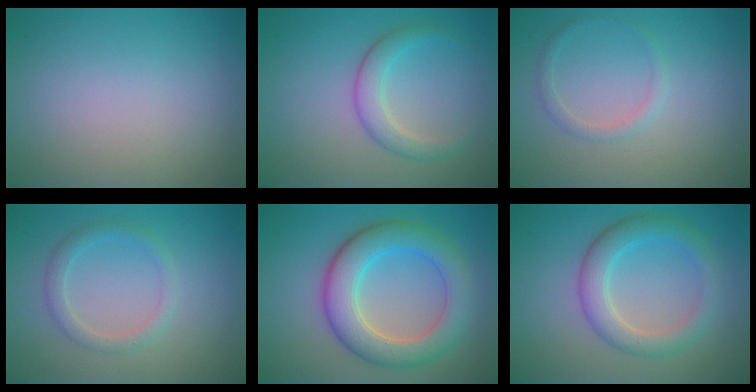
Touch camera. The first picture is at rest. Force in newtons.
{"total": 2.7, "press": 2.7, "slide": 0.1}
{"total": 1.2, "press": 1.2, "slide": 0.2}
{"total": 1.9, "press": 1.9, "slide": 0.1}
{"total": 6.6, "press": 6.6, "slide": 0.3}
{"total": 4.0, "press": 3.9, "slide": 0.4}